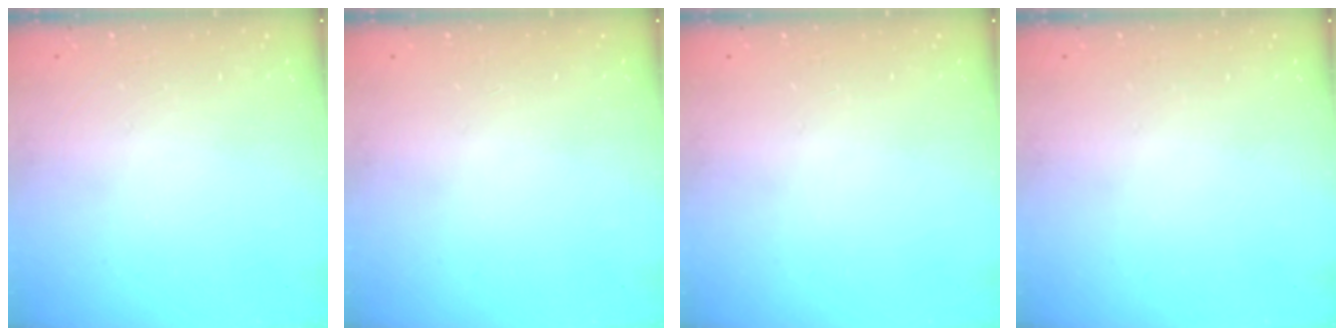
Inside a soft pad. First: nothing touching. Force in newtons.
{"total": 0.0}
{"total": 0.0}
{"total": 0.0}